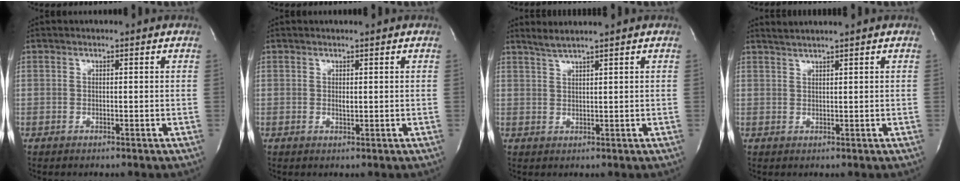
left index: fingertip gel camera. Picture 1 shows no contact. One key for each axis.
{"total": 1.1, "fx": 0.4, "fy": 0.3, "fz": 1.0, "tx": -0.019, "ty": -0.001, "tz": 0.008}
{"total": 3.0, "fx": 2.5, "fy": -0.9, "fz": 1.3, "tx": -0.028, "ty": 0.001, "tz": 0.053}
{"total": 2.6, "fx": 2.3, "fy": -0.8, "fz": 1.0, "tx": -0.015, "ty": 0.008, "tz": 0.045}